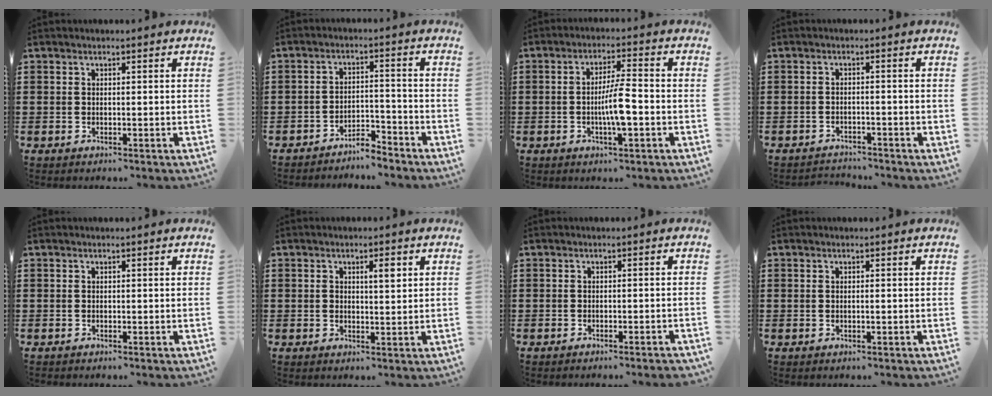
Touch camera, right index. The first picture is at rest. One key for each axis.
{"total": 3.9, "fx": -3.9, "fy": 0.3, "fz": 0.5, "tx": -0.015, "ty": 0.003, "tz": -0.080}
{"total": 5.8, "fx": -1.5, "fy": 0.8, "fz": 5.6, "tx": -0.108, "ty": -0.003, "tz": -0.033}
{"total": 1.8, "fx": -1.8, "fy": 0.3, "fz": 0.0, "tx": -0.007, "ty": 0.000, "tz": -0.038}
{"total": 0.0}
{"total": 2.4, "fx": 0.7, "fy": 0.6, "fz": 2.2, "tx": -0.035, "ty": 0.001, "tz": 0.008}
{"total": 1.2, "fx": -1.1, "fy": -0.2, "fz": 0.5, "tx": -0.009, "ty": 0.000, "tz": -0.021}
{"total": 0.0}